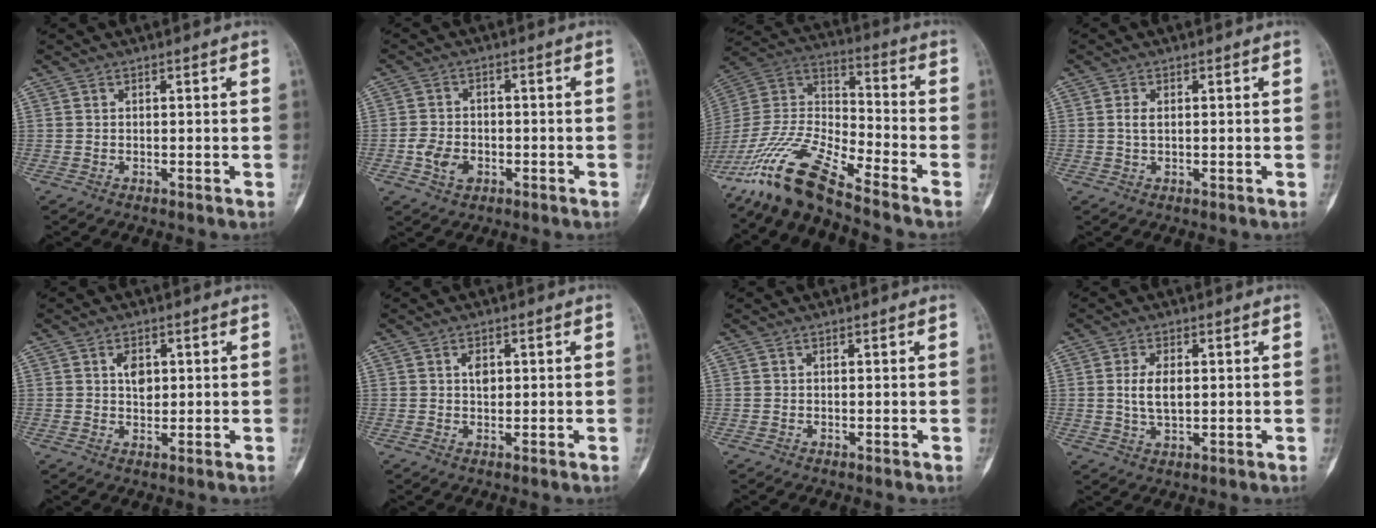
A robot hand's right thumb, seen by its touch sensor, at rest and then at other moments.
{"total": 5.8, "force": [-2.3, 4.3, 3.2], "torque": [-0.048, 0.017, -0.041]}
{"total": 16.6, "force": [-13.3, 2.7, 9.5], "torque": [-0.198, 0.065, -0.263]}
{"total": 1.6, "force": [0.2, 0.9, 1.4], "torque": [-0.033, 0.002, 0.005]}
{"total": 3.2, "force": [0.9, 2.1, 2.3], "torque": [-0.025, -0.002, 0.014]}
{"total": 1.9, "force": [0.5, 1.2, 1.4], "torque": [-0.018, 0.001, 0.007]}
{"total": 0.0}
{"total": 5.1, "force": [0.6, 2.7, 4.3], "torque": [-0.084, -0.004, 0.014]}